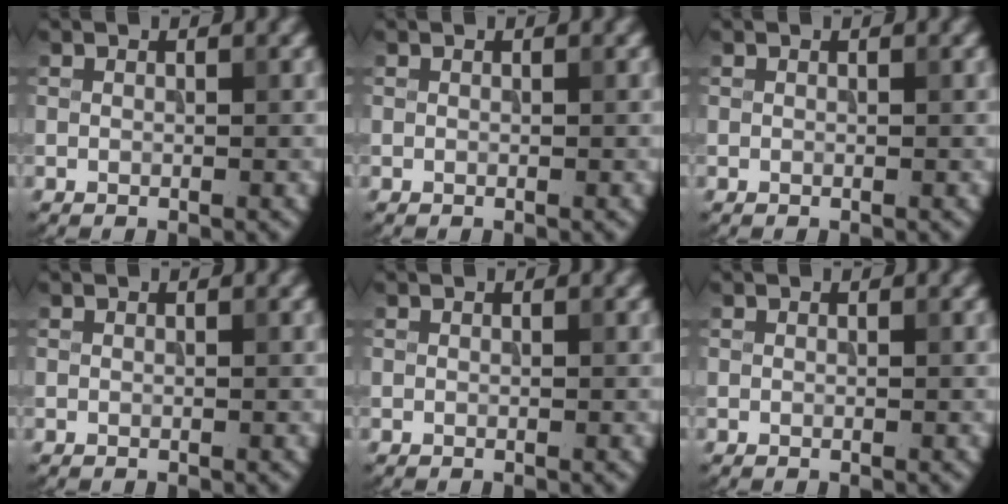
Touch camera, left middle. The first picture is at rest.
{"total": 0.0}
{"total": 0.0}
{"total": 0.0}
{"total": 0.0}
{"total": 0.0}